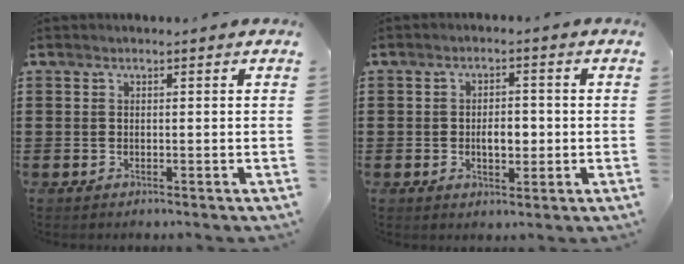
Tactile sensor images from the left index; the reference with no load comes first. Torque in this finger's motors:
{"motor_torque": [0.20, 0.05, 0.22, 0.07]}